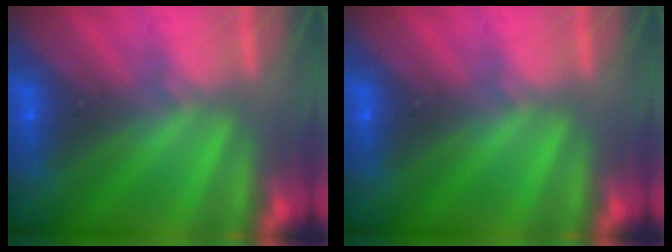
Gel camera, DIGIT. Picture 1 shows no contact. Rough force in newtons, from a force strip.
{"total": 0.0}